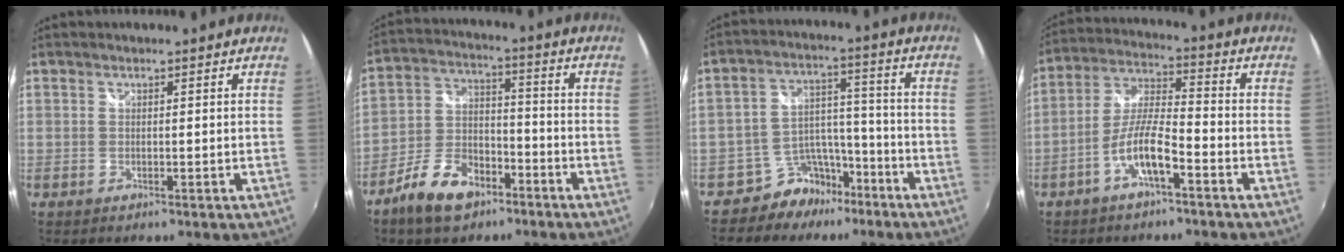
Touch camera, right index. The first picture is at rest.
{"total": 10.8, "force": [-6.5, 6.7, 5.4], "torque": [-0.127, 0.016, -0.106]}
{"total": 8.6, "force": [-6.7, 5.3, 1.4], "torque": [-0.021, 0.045, -0.105]}
{"total": 8.5, "force": [-4.6, 1.7, 6.9], "torque": [-0.151, 0.008, -0.087]}